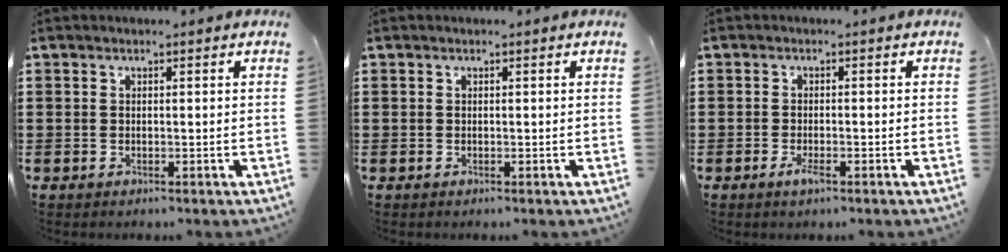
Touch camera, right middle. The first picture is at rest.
{"total": 0.0}
{"total": 2.1, "force": [-1.0, 0.5, 1.8], "torque": [-0.045, -0.006, -0.023]}